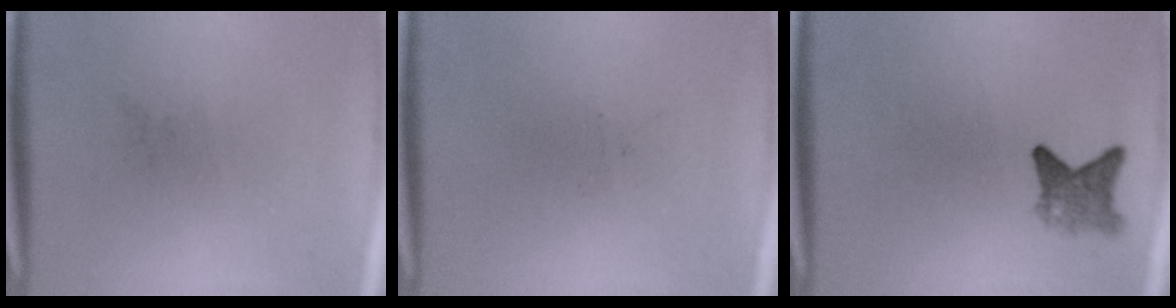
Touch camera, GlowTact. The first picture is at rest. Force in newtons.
{"total": 0.0}
{"total": 3.2}